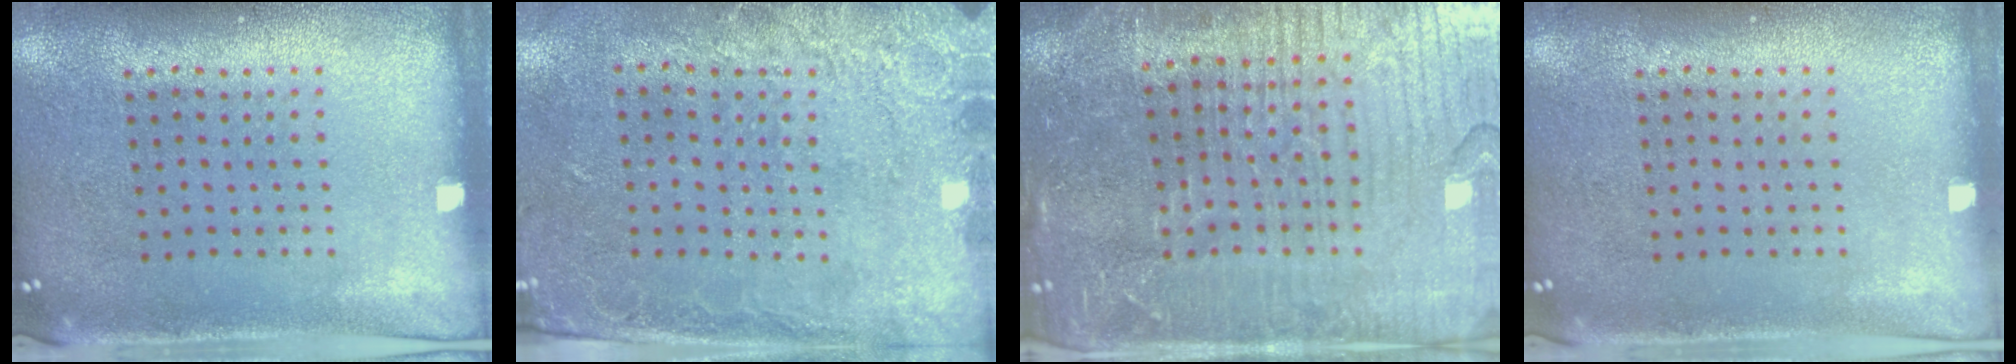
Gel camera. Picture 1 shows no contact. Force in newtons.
{"total": 2.7, "press": 2.0, "slide": 1.8}
{"total": 5.7, "press": 5.1, "slide": 2.6}
{"total": 0.0}